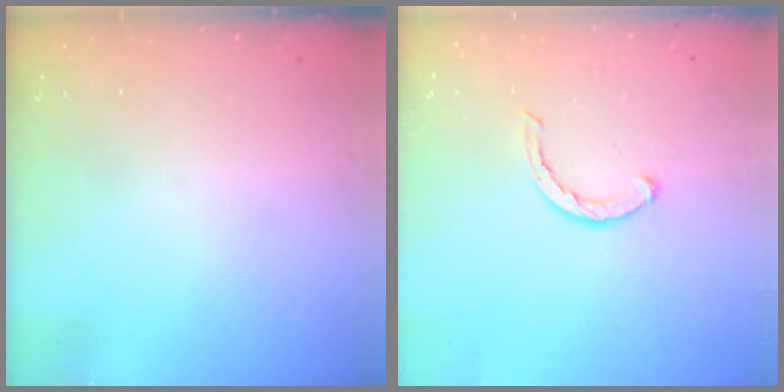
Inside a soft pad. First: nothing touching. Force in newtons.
{"total": 2.1, "press": 2.1, "slide": 0.3}